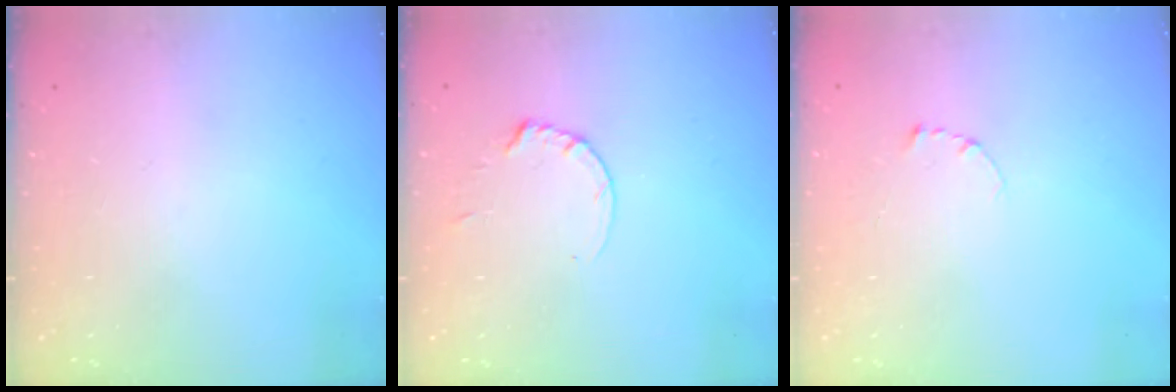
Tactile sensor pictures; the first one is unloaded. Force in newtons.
{"total": 1.8, "press": 1.7, "slide": 0.2}
{"total": 2.3, "press": 2.3, "slide": 0.2}